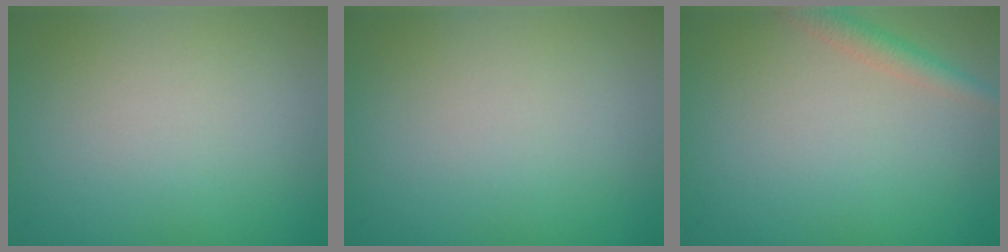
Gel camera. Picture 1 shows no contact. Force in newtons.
{"total": 0.0}
{"total": 2.2, "press": 2.2, "slide": 0.1}